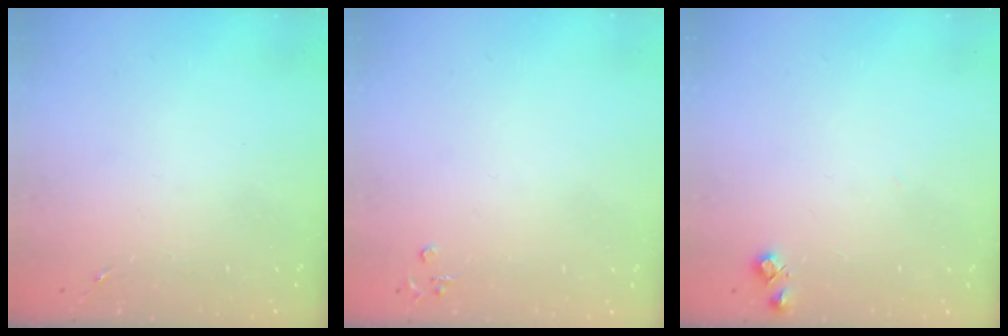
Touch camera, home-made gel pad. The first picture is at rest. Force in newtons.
{"total": 3.3, "press": 3.3, "slide": 0.3}
{"total": 6.6, "press": 6.6, "slide": 0.6}